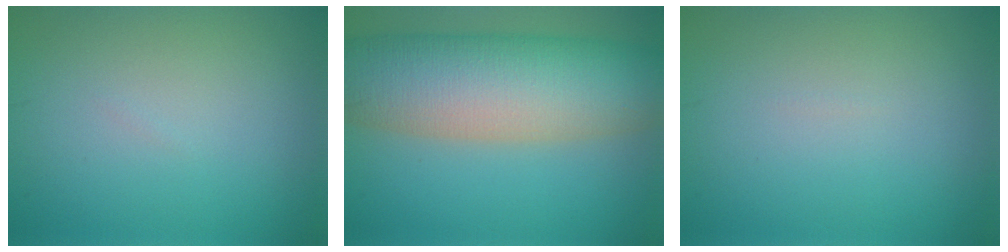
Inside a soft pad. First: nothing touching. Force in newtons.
{"total": 12.8, "press": 12.8, "slide": 0.5}
{"total": 0.0}